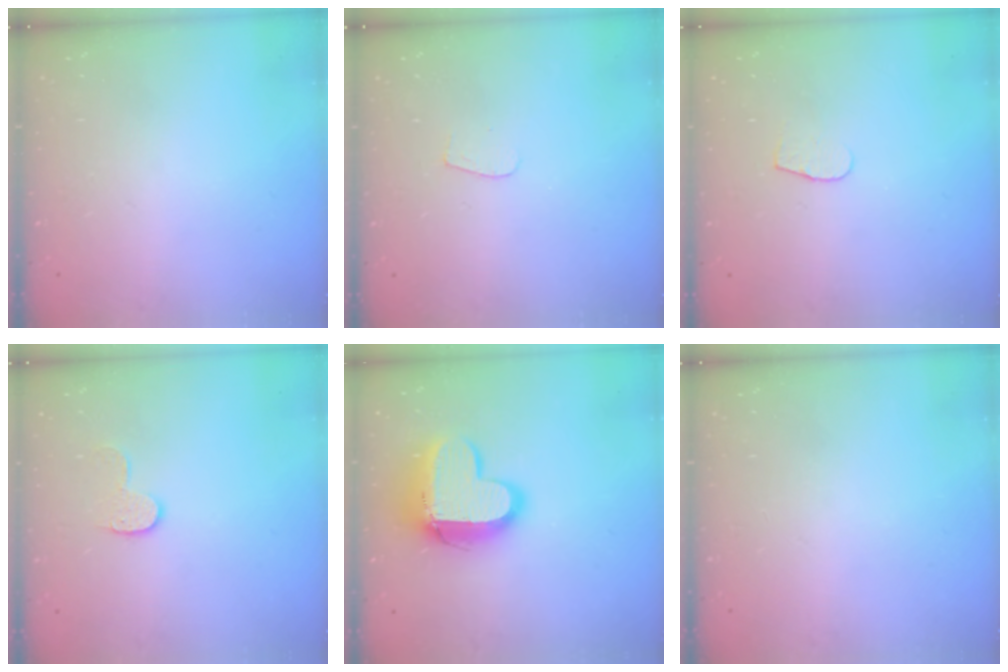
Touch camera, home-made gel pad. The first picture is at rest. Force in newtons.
{"total": 3.6, "press": 3.6, "slide": 0.3}
{"total": 4.6, "press": 4.6, "slide": 0.4}
{"total": 6.9, "press": 6.9, "slide": 0.1}
{"total": 14.8, "press": 14.7, "slide": 1.2}
{"total": 0.0}